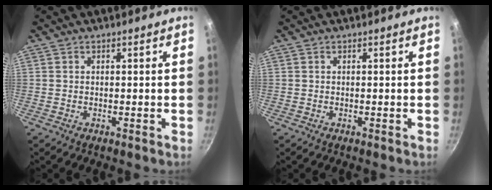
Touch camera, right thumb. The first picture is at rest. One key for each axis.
{"total": 0.0}